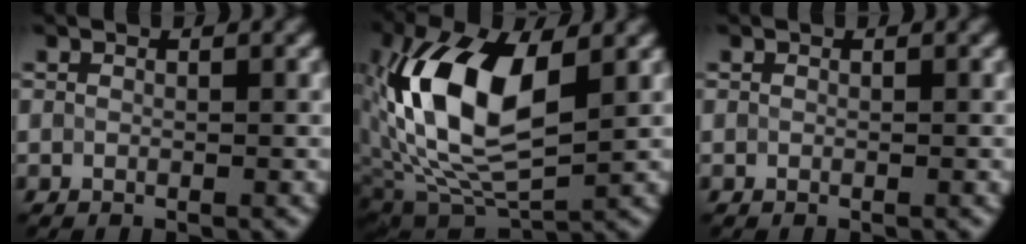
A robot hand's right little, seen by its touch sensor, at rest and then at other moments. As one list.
[{"total": 12.4, "force": [1.9, 6.3, 10.5], "torque": [-0.212, 0.012, 0.029]}, {"total": 0.0}]